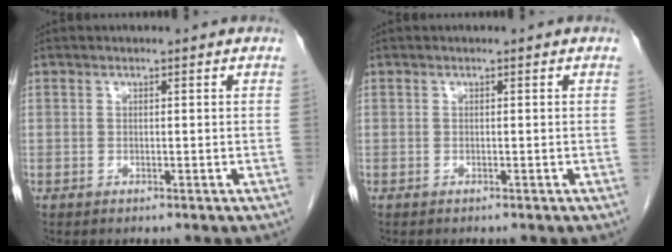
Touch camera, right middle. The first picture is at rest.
{"total": 0.0}